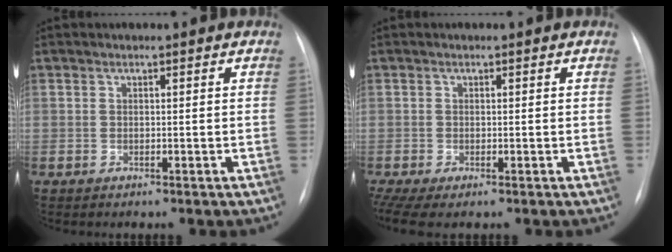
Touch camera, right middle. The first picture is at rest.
{"total": 3.9, "force": [-2.2, 1.4, 2.9], "torque": [-0.060, -0.006, -0.039]}